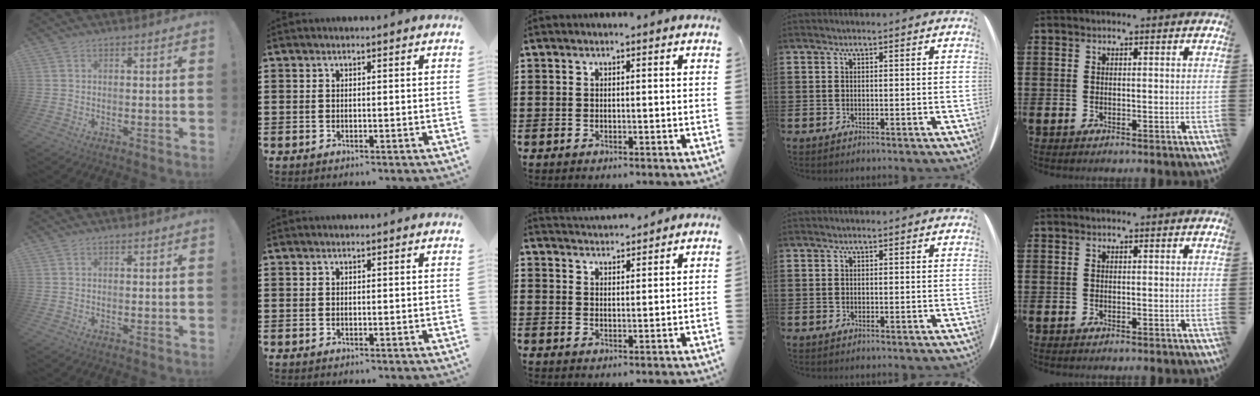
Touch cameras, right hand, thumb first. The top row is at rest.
{"middle": {"total": 2.8, "force": [2.8, 0.1, -0.3], "torque": [-0.004, -0.006, 0.053]}}